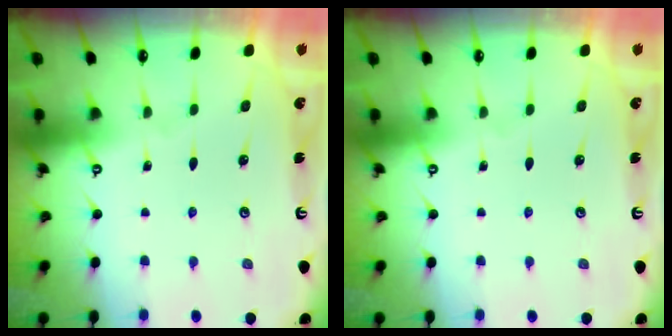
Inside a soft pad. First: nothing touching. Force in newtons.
{"total": 0.0}